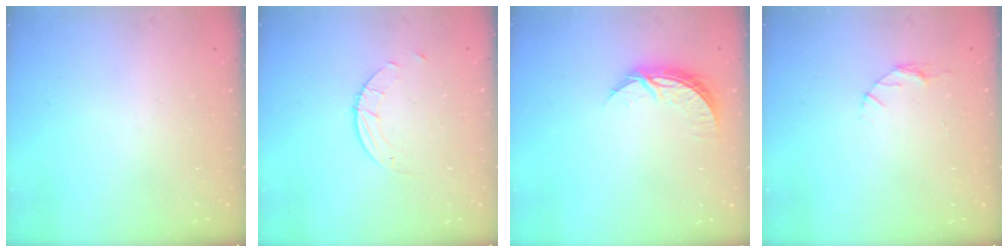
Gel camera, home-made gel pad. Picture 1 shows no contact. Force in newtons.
{"total": 3.8, "press": 3.8, "slide": 0.3}
{"total": 6.8, "press": 6.8, "slide": 0.3}
{"total": 3.2, "press": 3.2, "slide": 0.4}